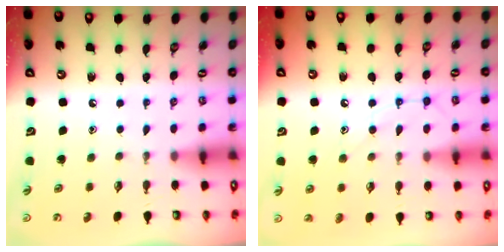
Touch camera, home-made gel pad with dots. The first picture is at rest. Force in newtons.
{"total": 10.8, "press": 10.7, "slide": 0.9}